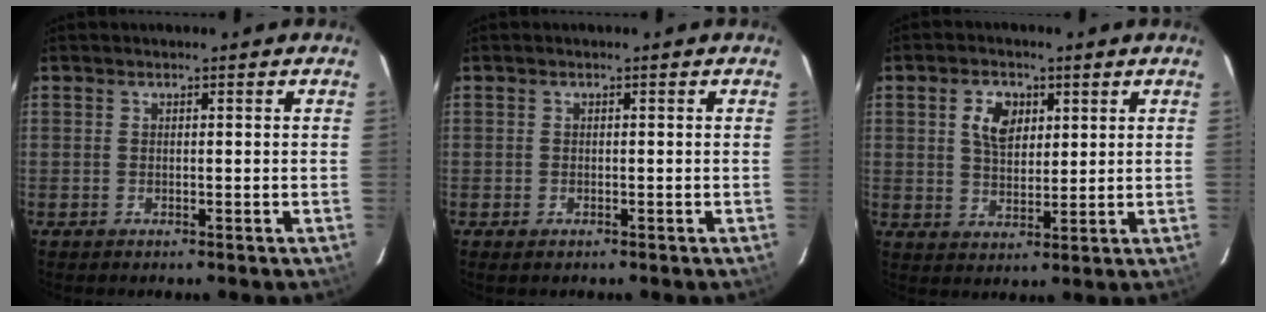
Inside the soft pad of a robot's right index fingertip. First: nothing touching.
{"total": 1.0, "force": [-0.6, 0.7, 0.3], "torque": [-0.007, -0.003, -0.011]}
{"total": 6.2, "force": [2.3, 4.0, 4.2], "torque": [-0.071, 0.011, 0.044]}